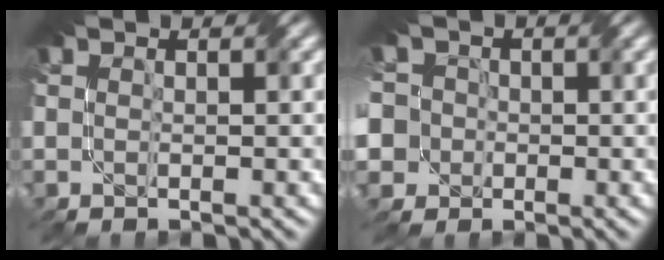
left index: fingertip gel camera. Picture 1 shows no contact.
{"total": 9.6, "force": [-1.8, 8.8, 3.5], "torque": [-0.091, 0.008, -0.077]}